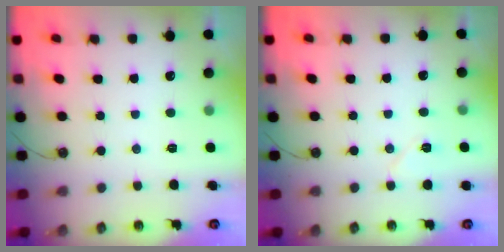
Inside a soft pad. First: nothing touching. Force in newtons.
{"total": 6.7, "press": 5.9, "slide": 3.3}